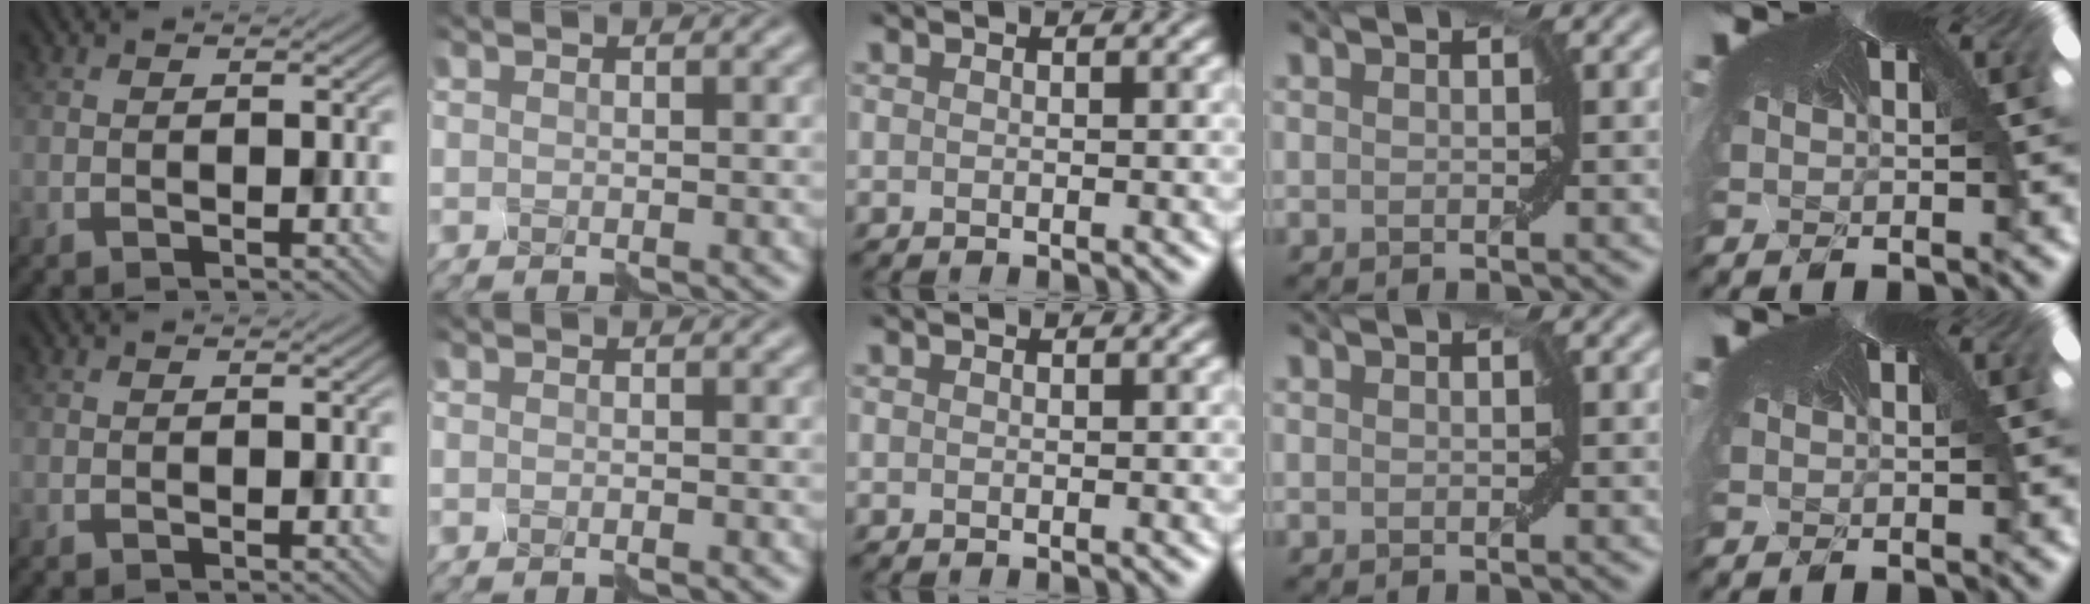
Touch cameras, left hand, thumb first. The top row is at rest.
{"index": {"total": 1.0, "force": [-0.9, -0.1, 0.3], "torque": [-0.006, -0.005, -0.018]}}